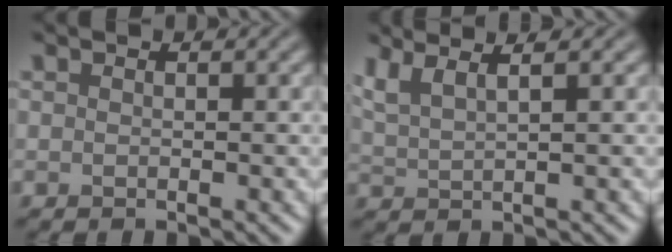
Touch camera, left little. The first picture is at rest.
{"total": 2.8, "force": [1.9, 0.5, 2.0], "torque": [-0.046, 0.013, 0.037]}